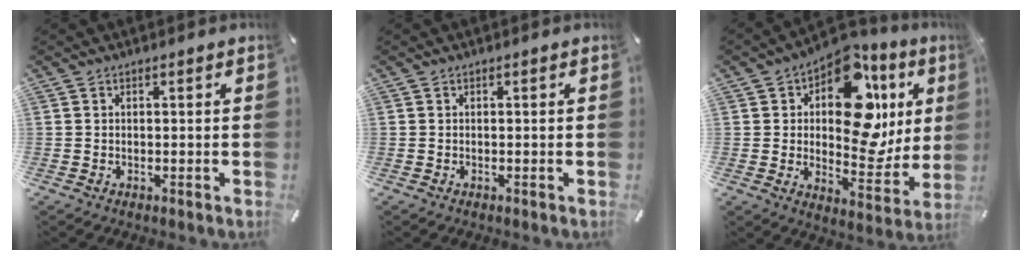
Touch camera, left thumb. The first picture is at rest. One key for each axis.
{"total": 0.0}
{"total": 18.6, "fx": 6.9, "fy": 11.6, "fz": 12.8, "tx": -0.159, "ty": -0.055, "tz": 0.116}